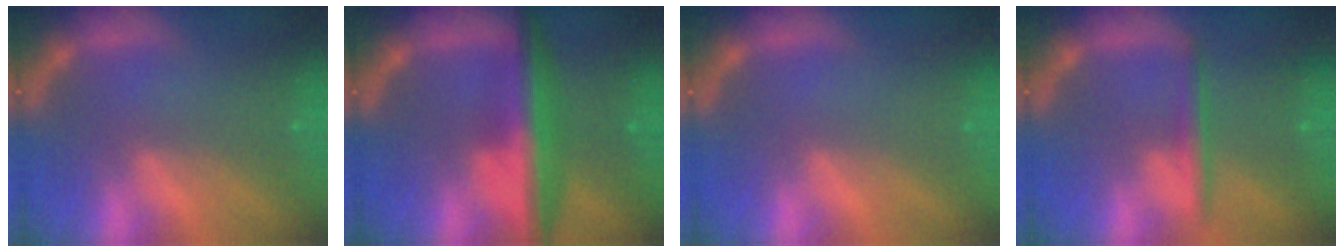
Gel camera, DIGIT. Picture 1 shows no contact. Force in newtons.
{"total": 7.4}
{"total": 0.0}
{"total": 2.4}